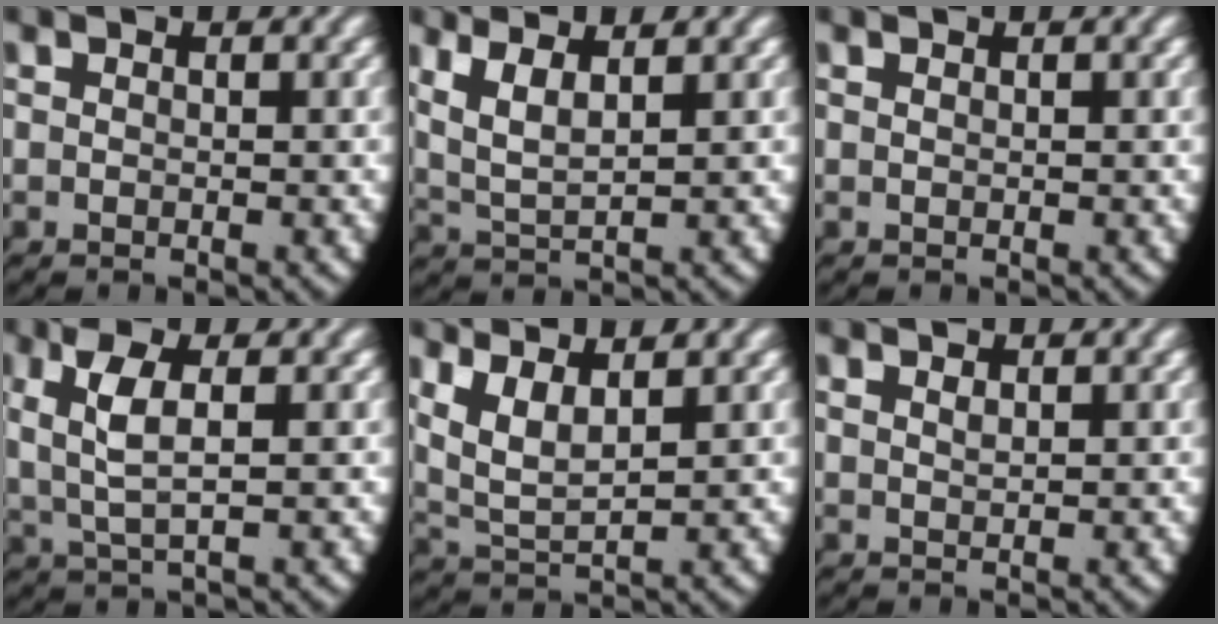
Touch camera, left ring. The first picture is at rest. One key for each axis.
{"total": 5.5, "fx": 1.9, "fy": 3.5, "fz": 3.8, "tx": -0.104, "ty": -0.006, "tz": 0.034}
{"total": 0.0}
{"total": 4.0, "fx": 0.7, "fy": 1.5, "fz": 3.6, "tx": -0.087, "ty": -0.010, "tz": 0.024}
{"total": 7.6, "fx": 2.1, "fy": 5.6, "fz": 4.6, "tx": -0.134, "ty": -0.015, "tz": 0.035}
{"total": 0.9, "fx": 0.8, "fy": -0.2, "fz": 0.4, "tx": -0.007, "ty": -0.006, "tz": 0.021}